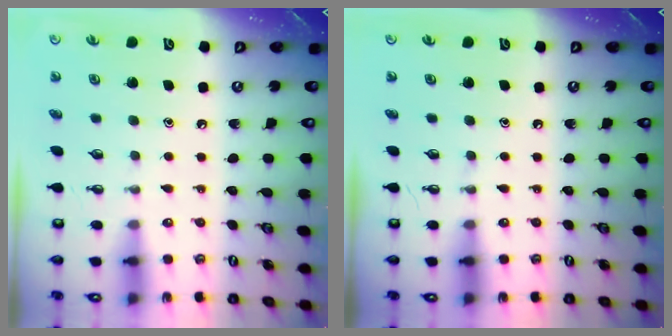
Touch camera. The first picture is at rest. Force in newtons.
{"total": 0.0}